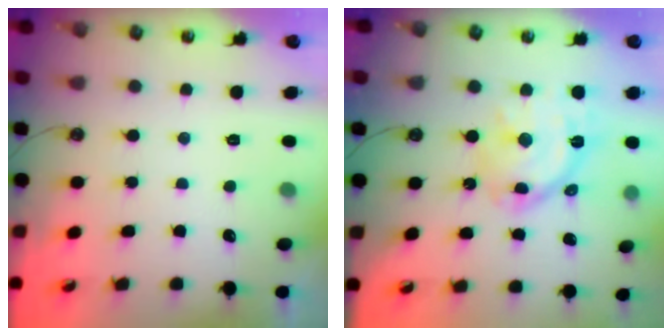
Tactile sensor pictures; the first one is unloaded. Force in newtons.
{"total": 15.9, "press": 15.9, "slide": 1.6}